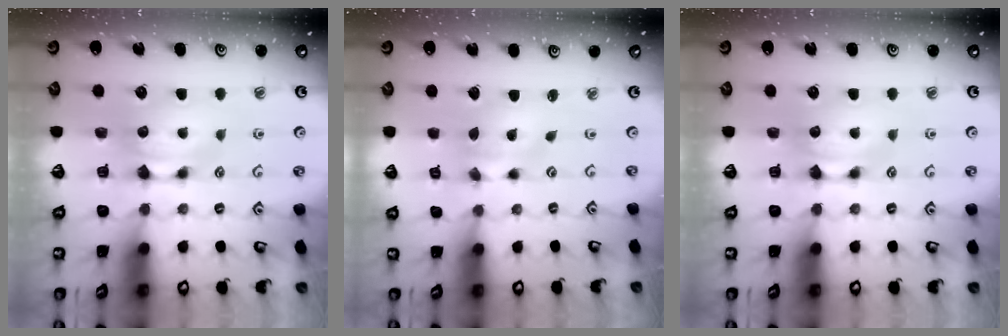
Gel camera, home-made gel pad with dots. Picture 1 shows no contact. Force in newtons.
{"total": 2.1, "press": 1.6, "slide": 1.3}
{"total": 0.0}